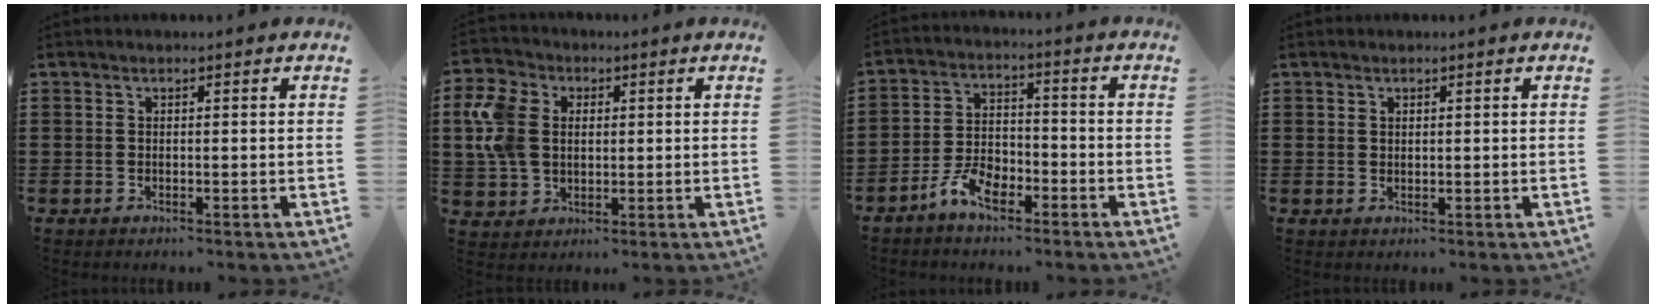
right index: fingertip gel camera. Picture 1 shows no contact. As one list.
[{"total": 8.3, "force": [1.5, 6.5, 4.9], "torque": [-0.147, 0.011, 0.022]}, {"total": 5.7, "force": [-3.8, 2.9, 3.2], "torque": [-0.072, 0.012, -0.076]}, {"total": 0.7, "force": [0.5, 0.5, 0.1], "torque": [-0.004, 0.004, 0.009]}]